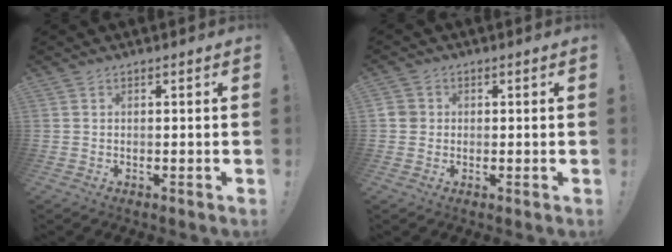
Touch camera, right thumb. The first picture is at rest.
{"total": 3.1, "force": [0.1, 3.0, 0.8], "torque": [-0.010, 0.007, 0.004]}